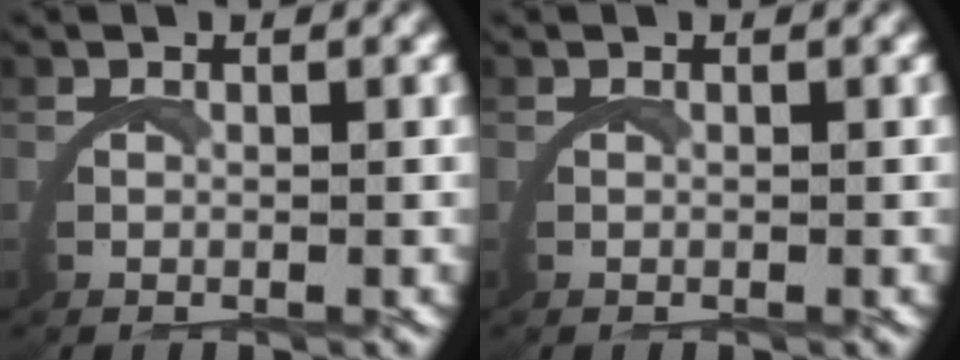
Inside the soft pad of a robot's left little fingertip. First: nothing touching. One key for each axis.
{"total": 0.0}